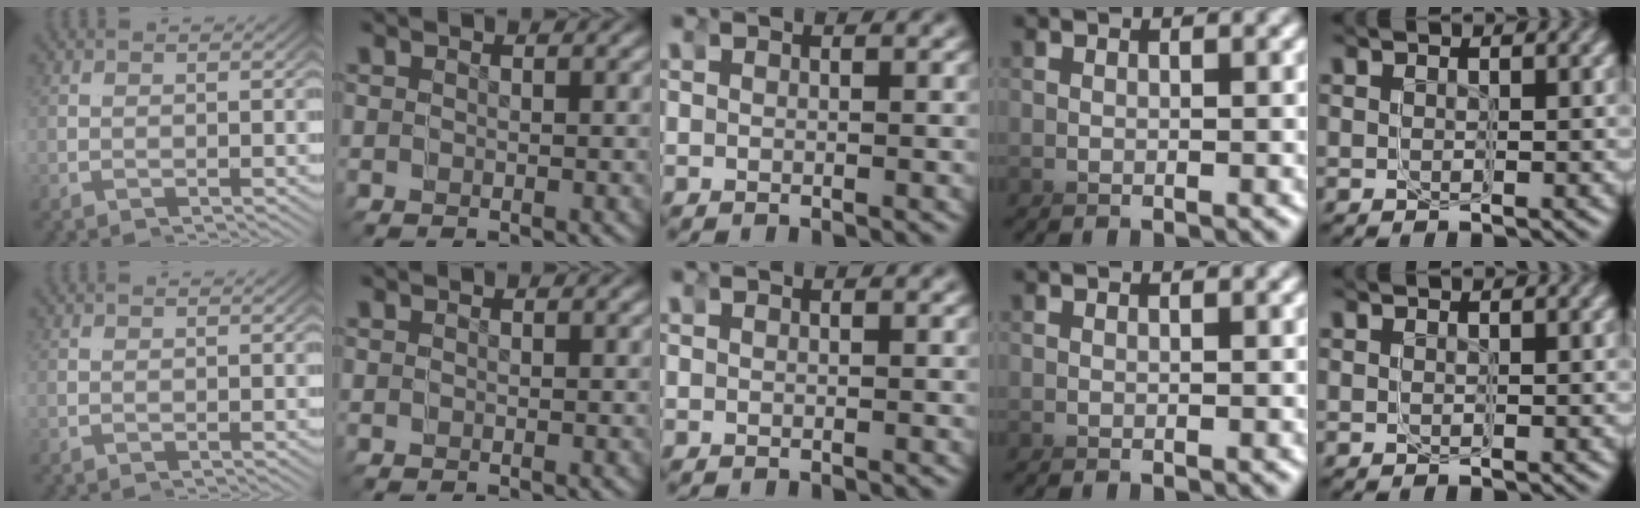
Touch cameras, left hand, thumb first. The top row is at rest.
{}